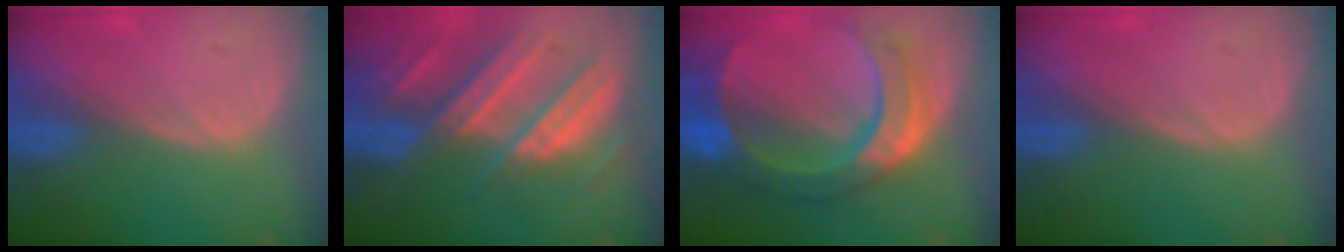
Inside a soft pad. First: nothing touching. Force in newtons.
{"total": 10.6, "press": 9.3, "slide": 5.0}
{"total": 10.9, "press": 10.8, "slide": 1.1}
{"total": 0.0}